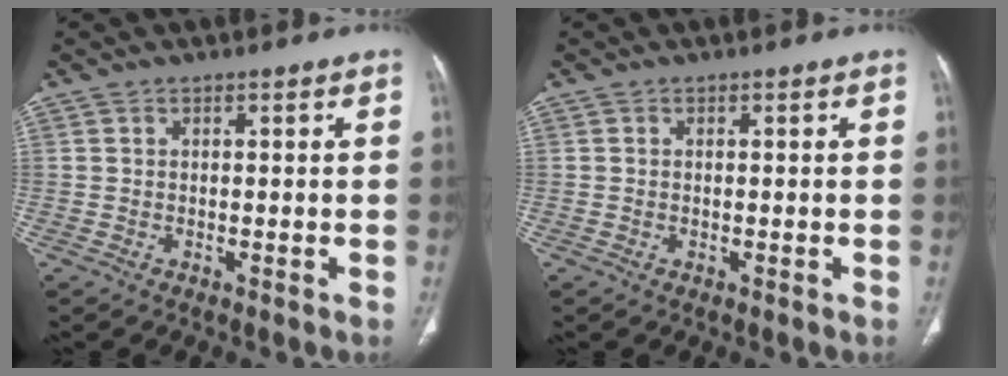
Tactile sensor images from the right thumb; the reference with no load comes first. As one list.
[{"total": 0.0}]